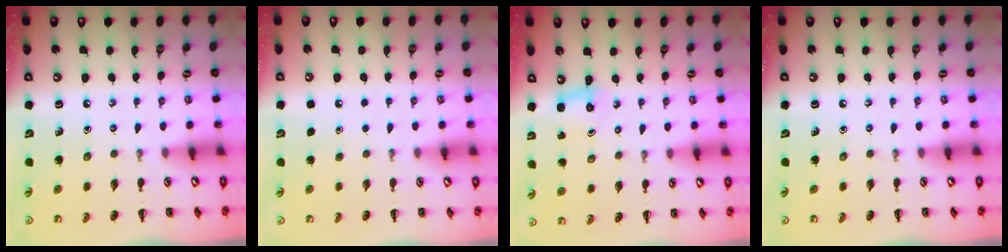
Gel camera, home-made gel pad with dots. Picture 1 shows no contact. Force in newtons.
{"total": 1.8, "press": 1.8, "slide": 0.1}
{"total": 2.5, "press": 2.4, "slide": 0.8}
{"total": 0.0}